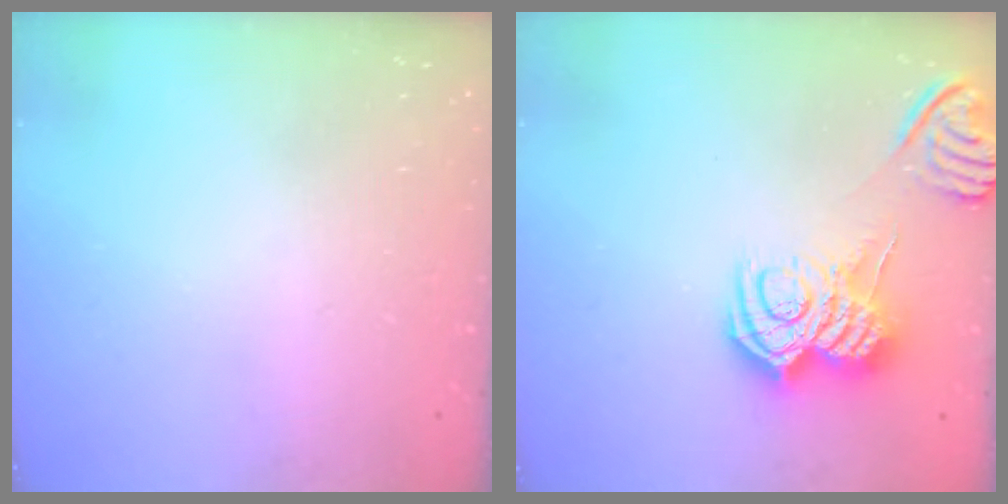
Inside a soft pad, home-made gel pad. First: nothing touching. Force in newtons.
{"total": 11.4, "press": 11.4, "slide": 0.6}